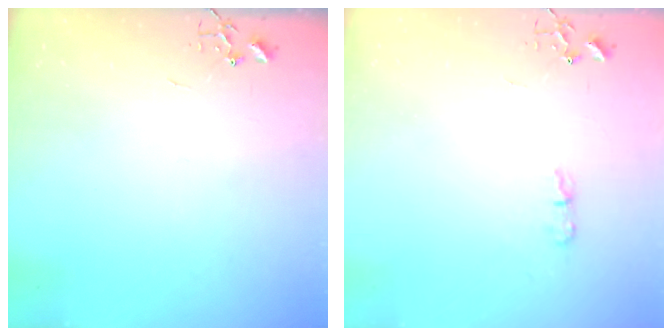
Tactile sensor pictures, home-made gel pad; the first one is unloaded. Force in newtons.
{"total": 4.7, "press": 4.7, "slide": 0.7}